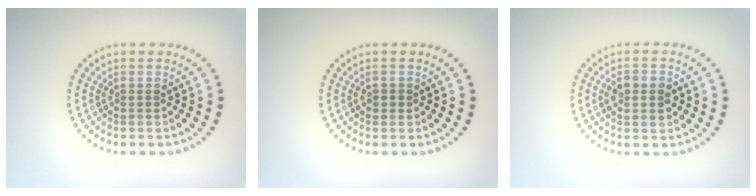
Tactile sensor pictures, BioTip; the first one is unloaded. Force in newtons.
{"total": 0.8, "press": 0.7, "slide": 0.1}
{"total": 2.8, "press": 2.8, "slide": 0.1}